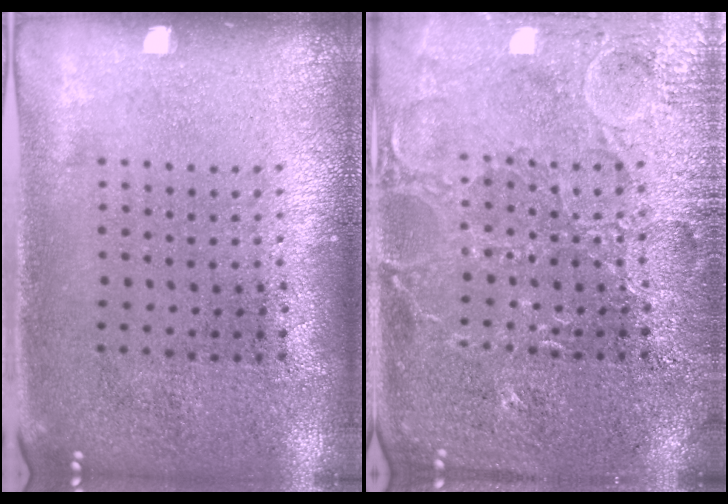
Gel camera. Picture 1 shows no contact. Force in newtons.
{"total": 5.1, "press": 5.0, "slide": 0.7}